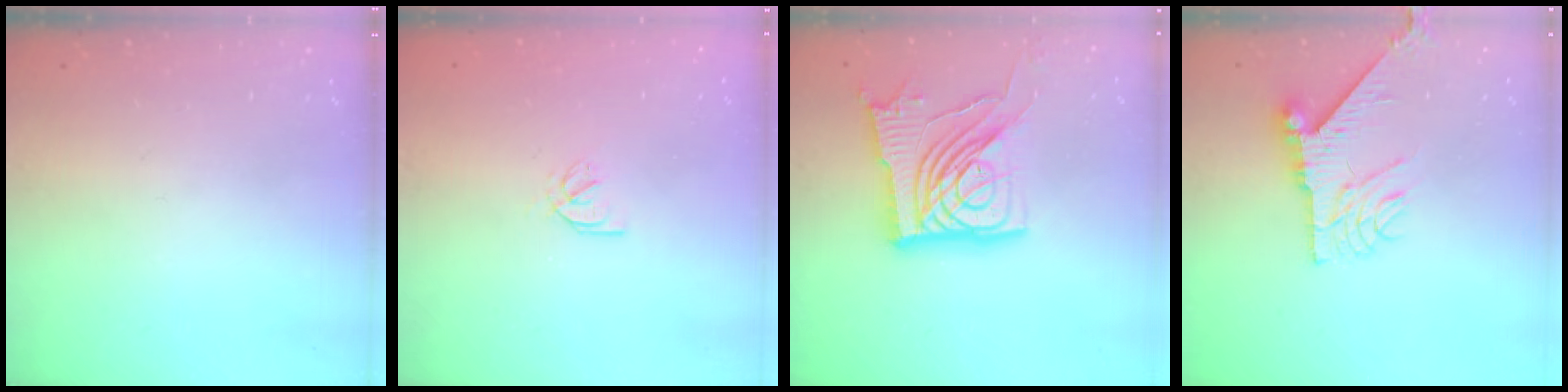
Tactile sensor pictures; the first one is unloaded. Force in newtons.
{"total": 1.9, "press": 1.8, "slide": 0.5}
{"total": 20.6, "press": 20.4, "slide": 2.6}
{"total": 9.5, "press": 9.5, "slide": 0.9}